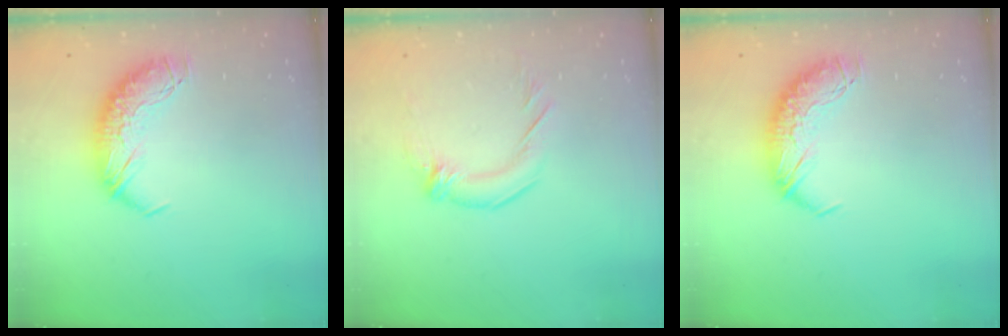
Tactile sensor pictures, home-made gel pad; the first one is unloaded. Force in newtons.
{"total": 1.4, "press": 0.2, "slide": 1.4}
{"total": 0.0}